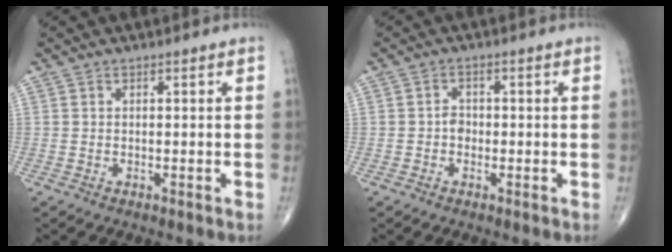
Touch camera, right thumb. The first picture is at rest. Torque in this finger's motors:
{"motor_torque": [0.51, 0.43, 0.10, -0.28, 0.07]}